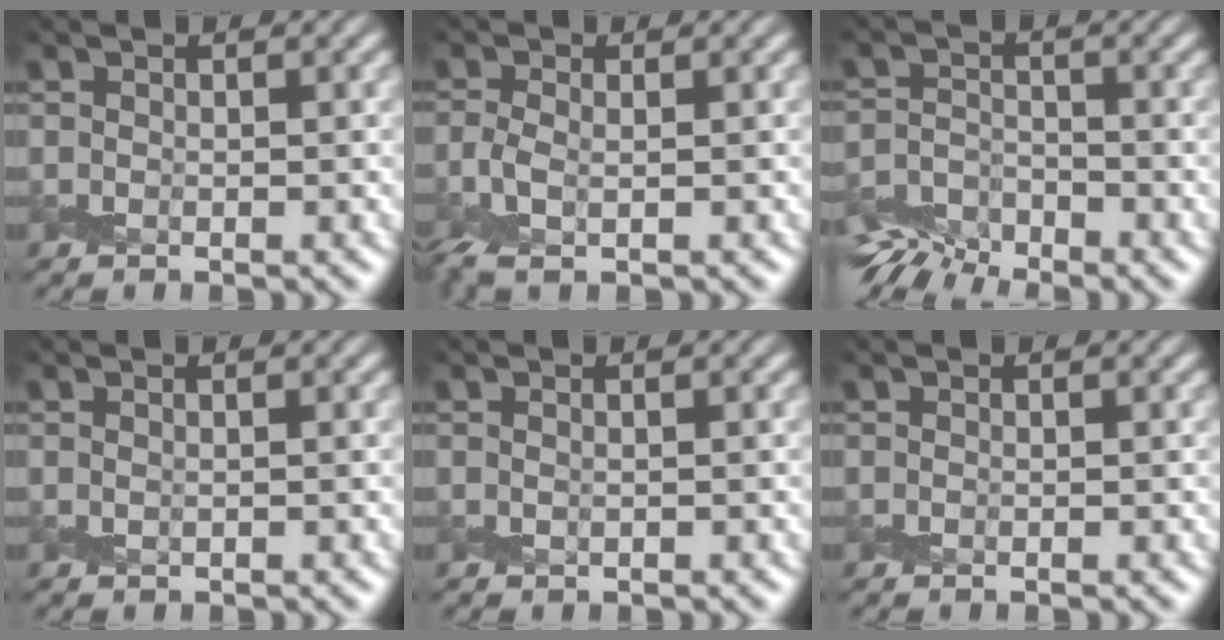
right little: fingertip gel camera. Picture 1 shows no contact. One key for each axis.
{"total": 2.2, "fx": -0.7, "fy": 1.1, "fz": 1.8, "tx": -0.062, "ty": -0.003, "tz": -0.018}
{"total": 7.0, "fx": -6.1, "fy": 2.6, "fz": 2.1, "tx": -0.047, "ty": -0.017, "tz": -0.108}
{"total": 0.0}
{"total": 0.0}
{"total": 0.0}